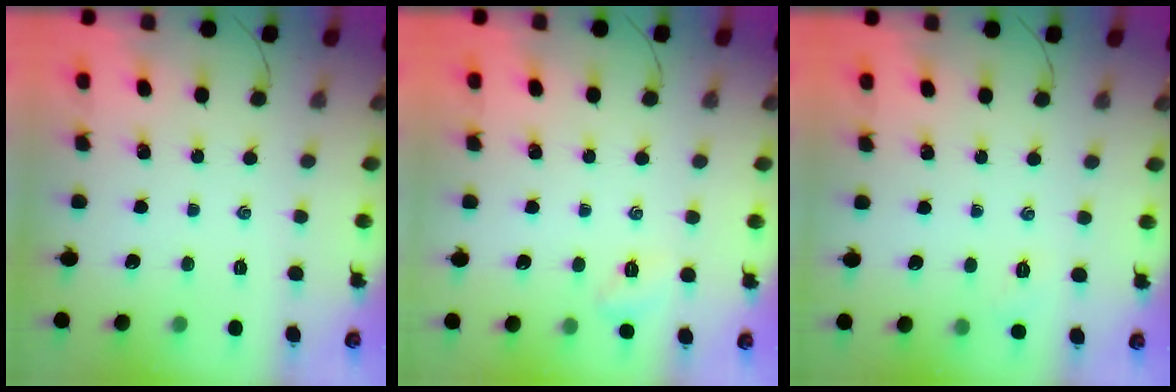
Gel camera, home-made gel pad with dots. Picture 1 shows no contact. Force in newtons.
{"total": 4.4, "press": 4.2, "slide": 1.3}
{"total": 4.0, "press": 3.9, "slide": 1.2}